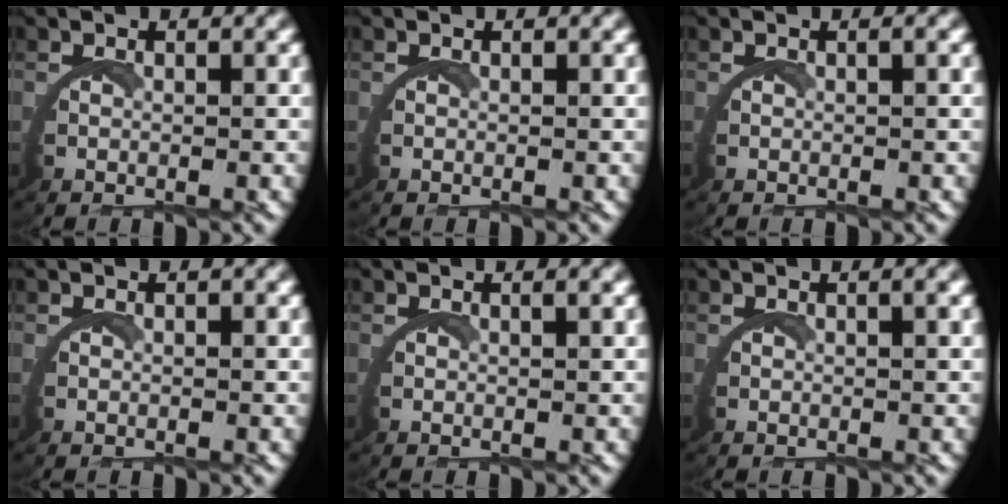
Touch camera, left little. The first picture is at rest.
{"total": 0.0}
{"total": 0.0}
{"total": 0.0}
{"total": 0.6, "force": [0.3, -0.2, 0.4], "torque": [-0.010, 0.003, 0.005]}
{"total": 0.6, "force": [0.2, -0.2, 0.5], "torque": [-0.012, 0.005, 0.004]}